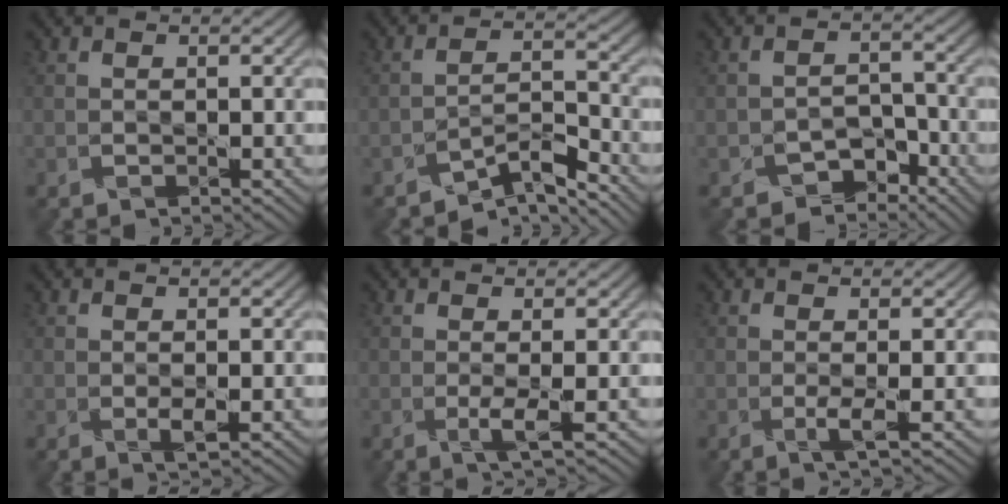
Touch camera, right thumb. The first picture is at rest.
{"total": 5.8, "force": [-5.1, 1.0, 2.6], "torque": [-0.042, 0.008, -0.099]}
{"total": 4.2, "force": [-3.3, 2.2, 1.2], "torque": [-0.011, 0.004, -0.062]}
{"total": 1.2, "force": [0.0, 0.2, 1.2], "torque": [-0.023, -0.004, 0.001]}
{"total": 1.8, "force": [-0.2, -0.2, 1.8], "torque": [-0.038, 0.001, -0.008]}
{"total": 1.5, "force": [-0.1, -0.2, 1.5], "torque": [-0.031, 0.002, -0.007]}